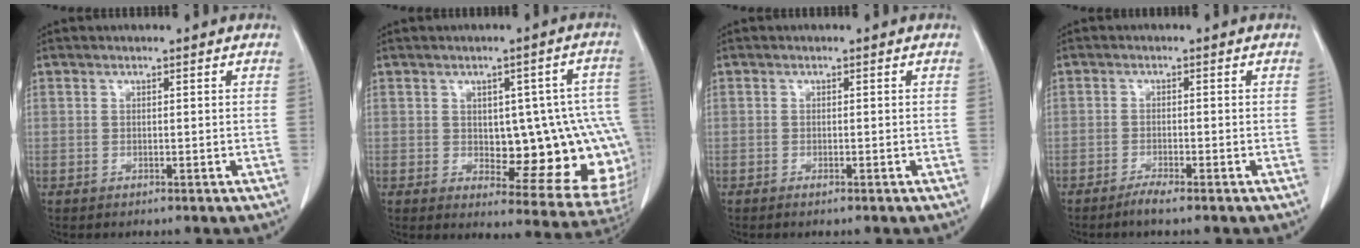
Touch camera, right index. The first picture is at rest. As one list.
[{"total": 16.0, "force": [-1.0, 5.6, 14.9], "torque": [-0.126, 0.023, 0.006]}, {"total": 0.6, "force": [-0.5, 0.0, 0.4], "torque": [-0.008, -0.001, -0.006]}, {"total": 2.0, "force": [-1.7, -0.2, 1.1], "torque": [-0.025, -0.003, -0.032]}]